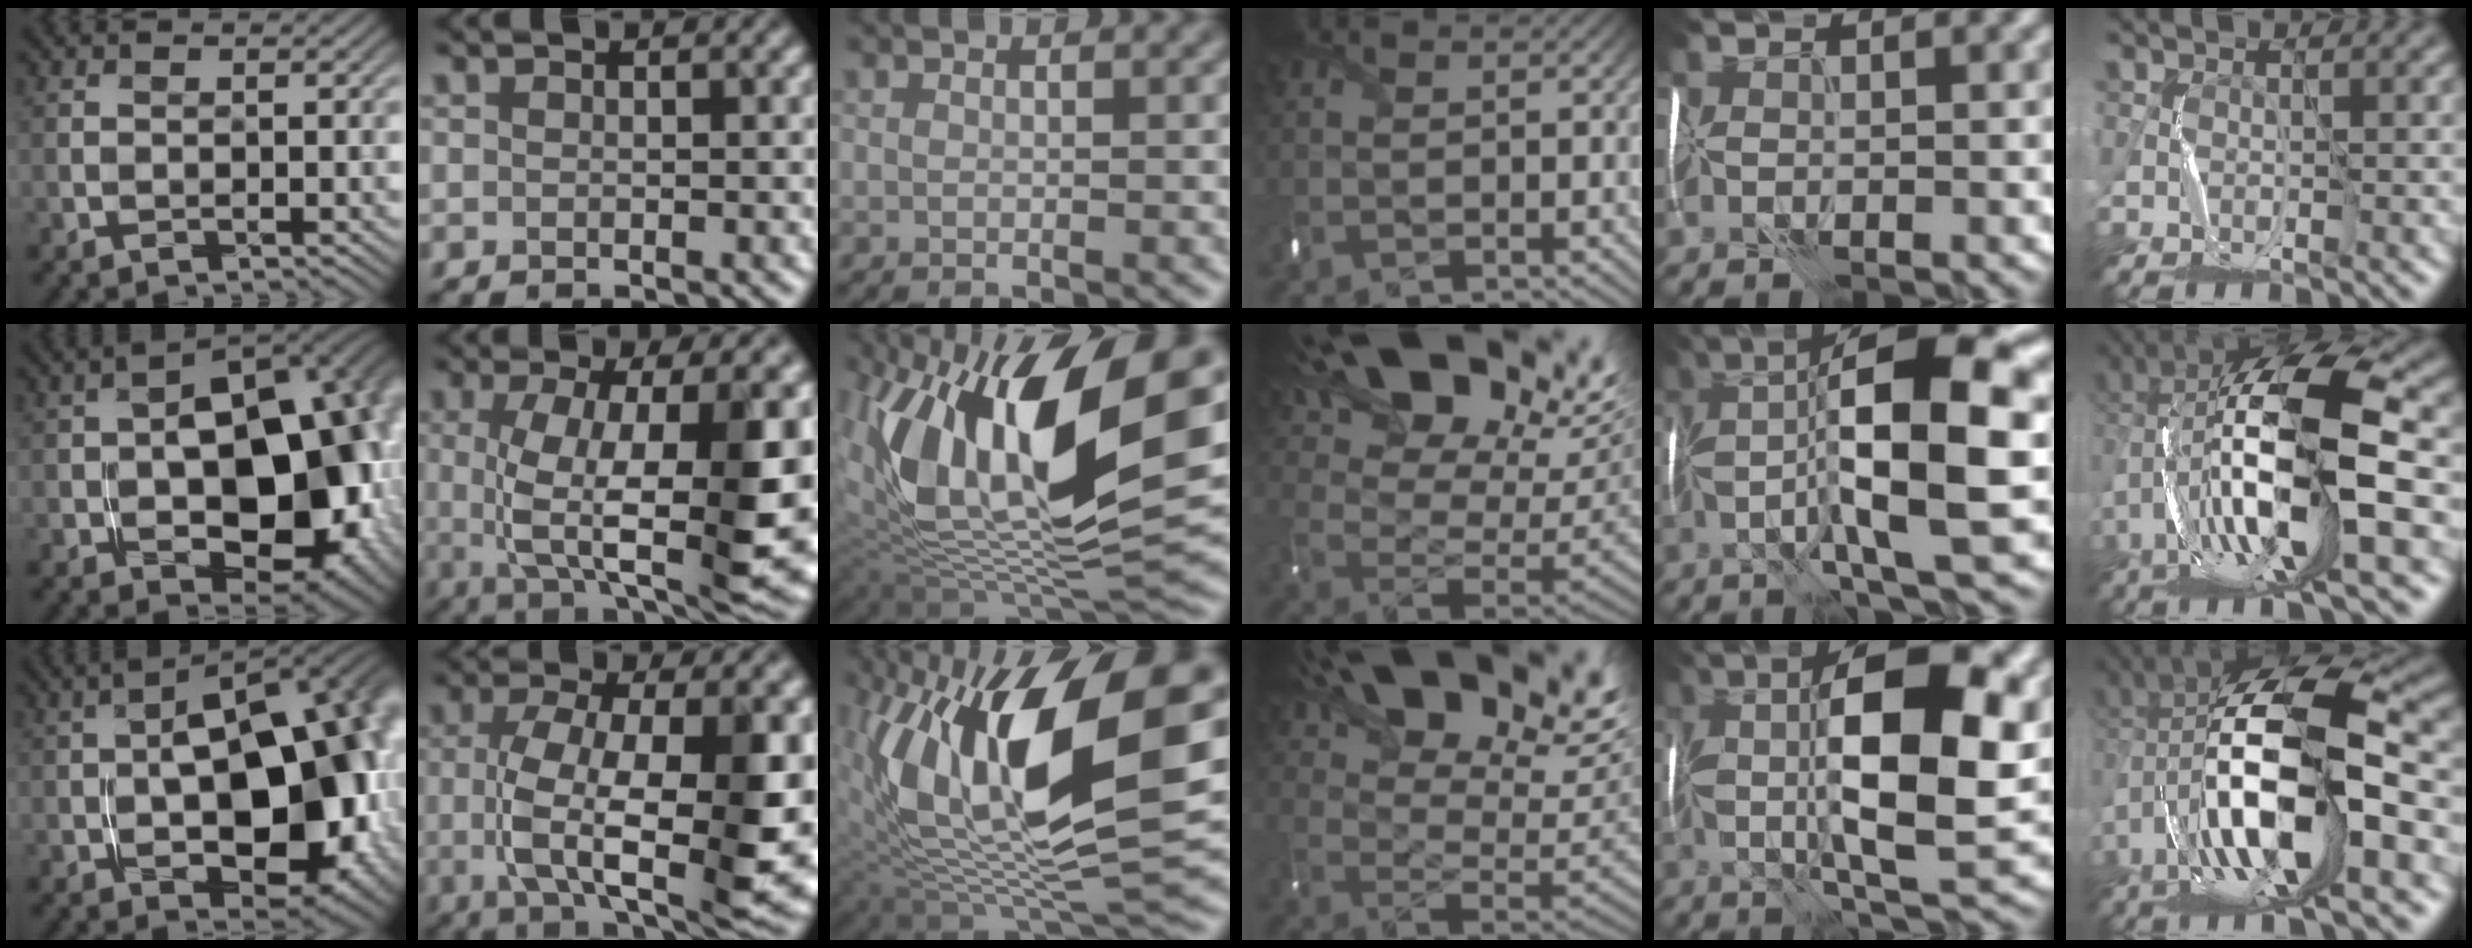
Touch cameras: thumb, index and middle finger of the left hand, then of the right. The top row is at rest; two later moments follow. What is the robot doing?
{"motion": "wrap", "object": "thread"}